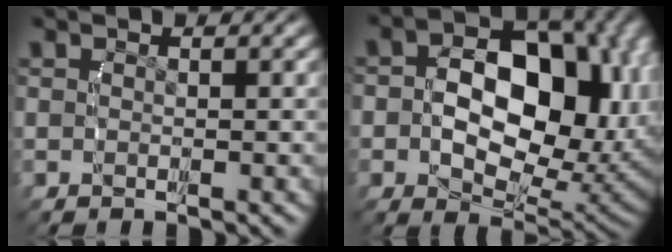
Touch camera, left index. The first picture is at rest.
{"total": 12.0, "force": [1.6, 8.1, 8.7], "torque": [-0.115, -0.015, 0.028]}